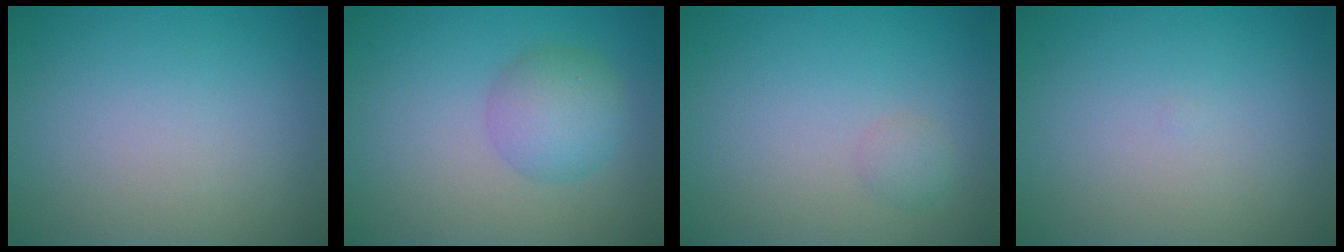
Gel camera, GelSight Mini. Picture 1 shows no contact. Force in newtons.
{"total": 3.7, "press": 3.7, "slide": 0.1}
{"total": 1.0, "press": 1.0, "slide": 0.0}
{"total": 0.0}